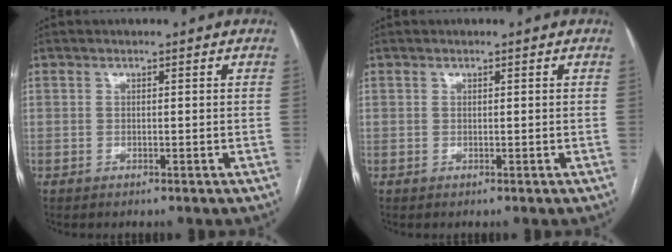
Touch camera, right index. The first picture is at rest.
{"total": 0.0}